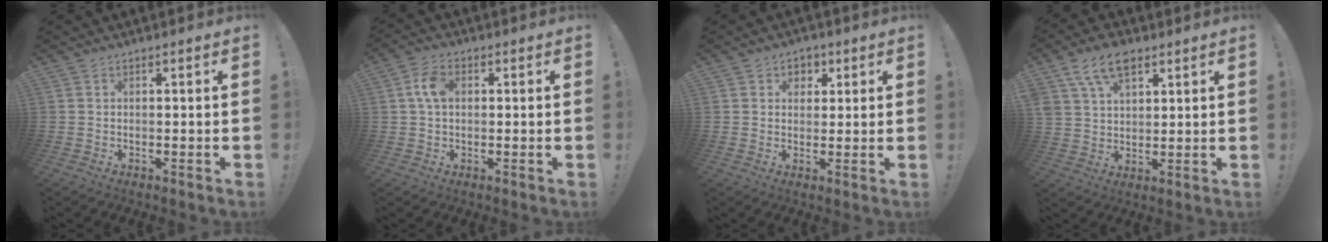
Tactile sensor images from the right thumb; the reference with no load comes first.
{"total": 6.2, "force": [0.9, 3.8, 4.7], "torque": [-0.085, 0.012, 0.019]}
{"total": 4.2, "force": [1.5, 3.7, 1.2], "torque": [-0.008, -0.007, 0.024]}
{"total": 10.7, "force": [6.3, 6.3, 6.0], "torque": [-0.109, -0.013, 0.120]}